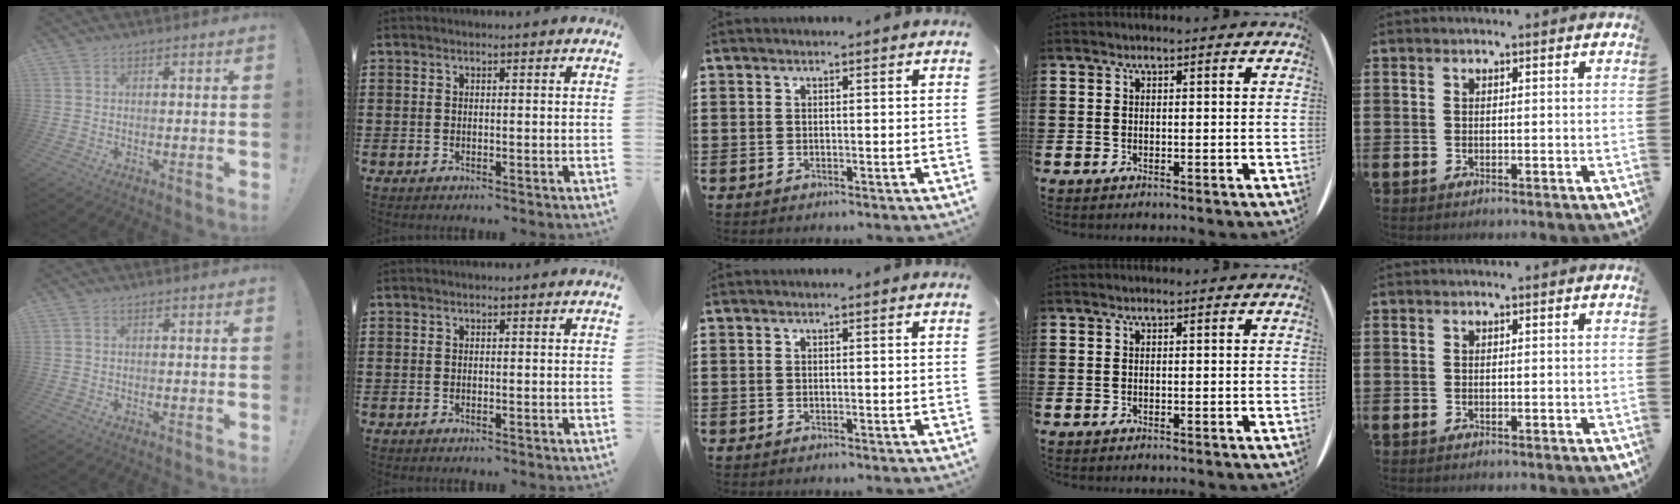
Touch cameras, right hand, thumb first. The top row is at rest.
{}